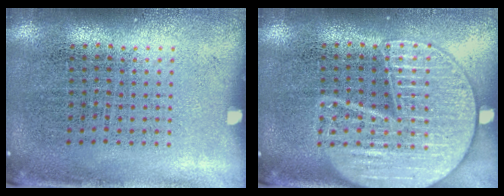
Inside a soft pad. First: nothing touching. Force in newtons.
{"total": 3.4, "press": 3.4, "slide": 0.3}